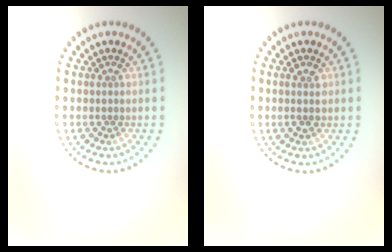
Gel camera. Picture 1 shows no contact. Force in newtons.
{"total": 1.5, "press": 1.5, "slide": 0.2}